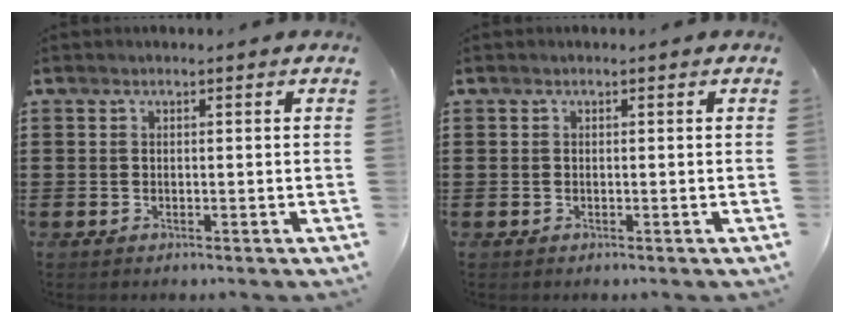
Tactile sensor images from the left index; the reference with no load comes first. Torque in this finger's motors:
{"motor_torque": [0.00, 0.00, 0.02, -0.01]}